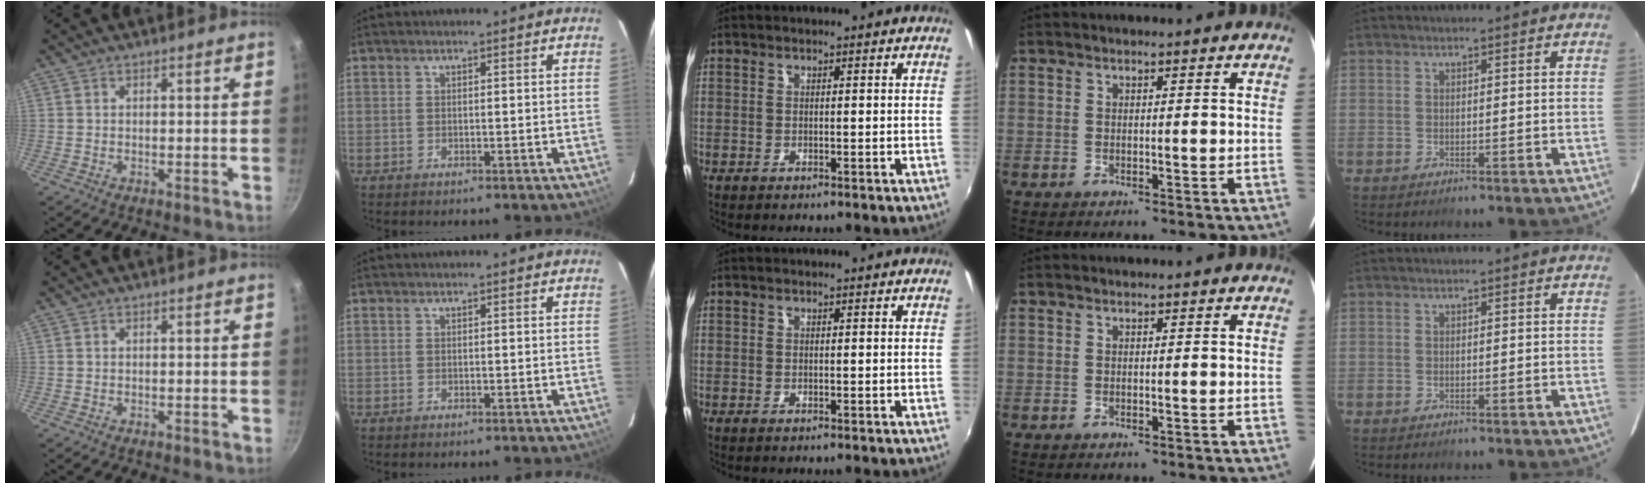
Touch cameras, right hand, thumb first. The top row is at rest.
{}